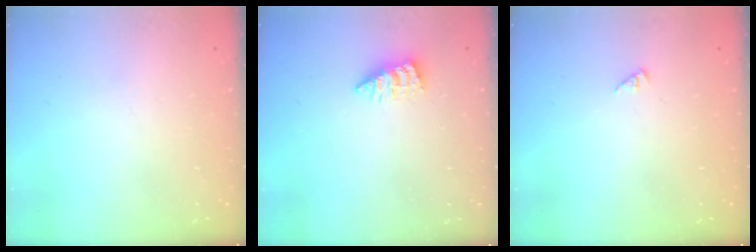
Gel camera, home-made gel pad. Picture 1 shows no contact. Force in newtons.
{"total": 2.5, "press": 2.5, "slide": 0.1}
{"total": 0.0}